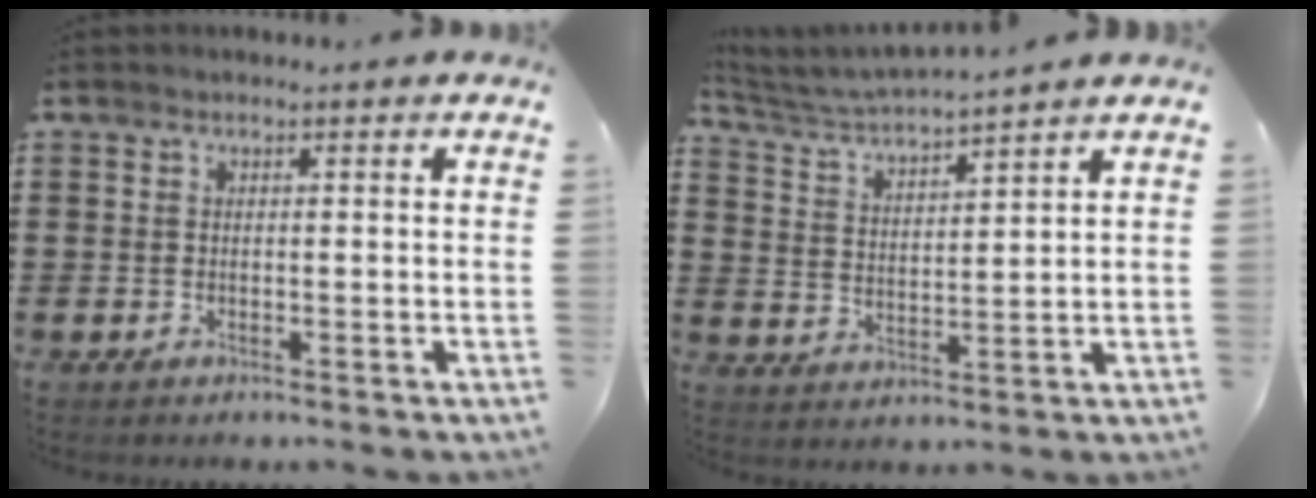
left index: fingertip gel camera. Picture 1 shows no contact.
{"total": 3.8, "force": [3.7, -0.4, 0.8], "torque": [-0.034, -0.028, 0.059]}